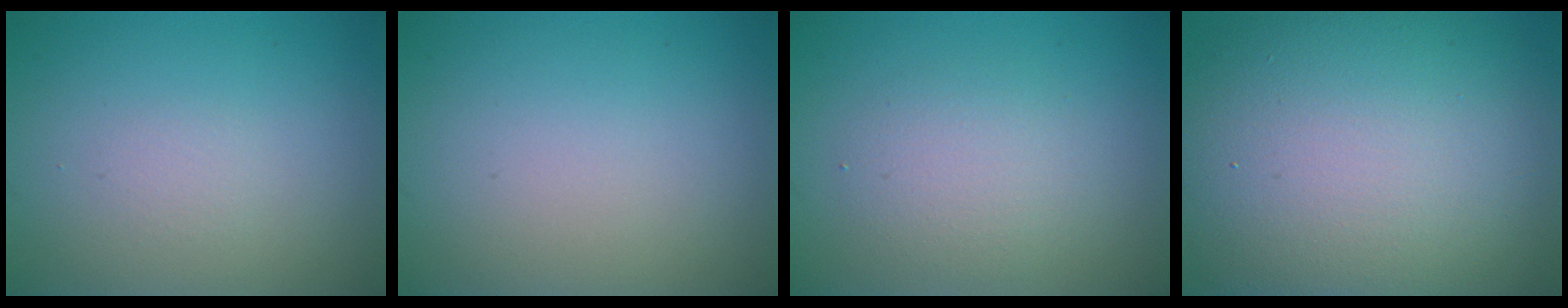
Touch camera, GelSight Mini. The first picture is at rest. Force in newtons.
{"total": 0.0}
{"total": 2.7, "press": 2.7, "slide": 0.0}
{"total": 15.7, "press": 15.7, "slide": 1.0}